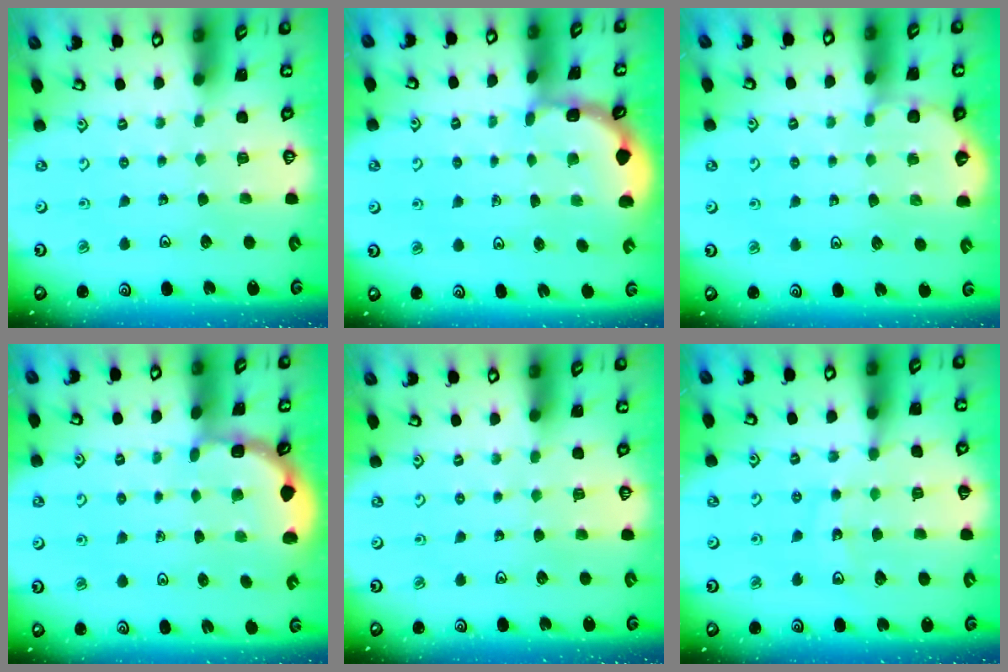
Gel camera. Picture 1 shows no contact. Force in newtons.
{"total": 1.9, "press": 1.9, "slide": 0.2}
{"total": 4.5, "press": 4.5, "slide": 0.3}
{"total": 2.1, "press": 2.1, "slide": 0.3}
{"total": 0.0}
{"total": 12.2, "press": 11.7, "slide": 3.4}